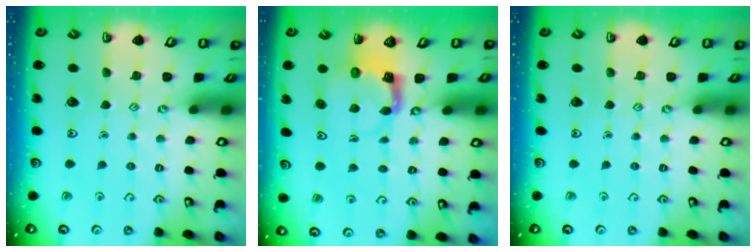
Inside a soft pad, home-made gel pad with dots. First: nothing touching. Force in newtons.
{"total": 3.9, "press": 3.9, "slide": 0.6}
{"total": 0.0}